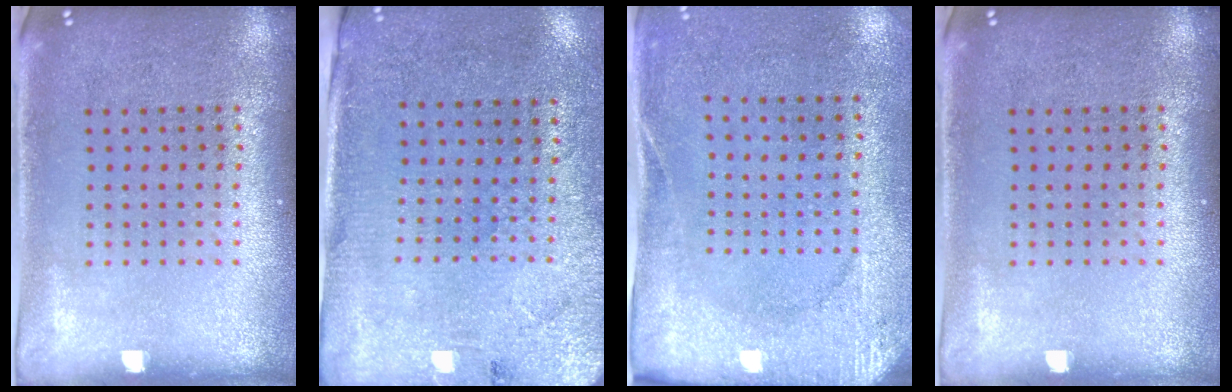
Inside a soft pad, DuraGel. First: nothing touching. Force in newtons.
{"total": 2.7, "press": 2.4, "slide": 1.3}
{"total": 2.6, "press": 2.0, "slide": 1.6}
{"total": 0.0}